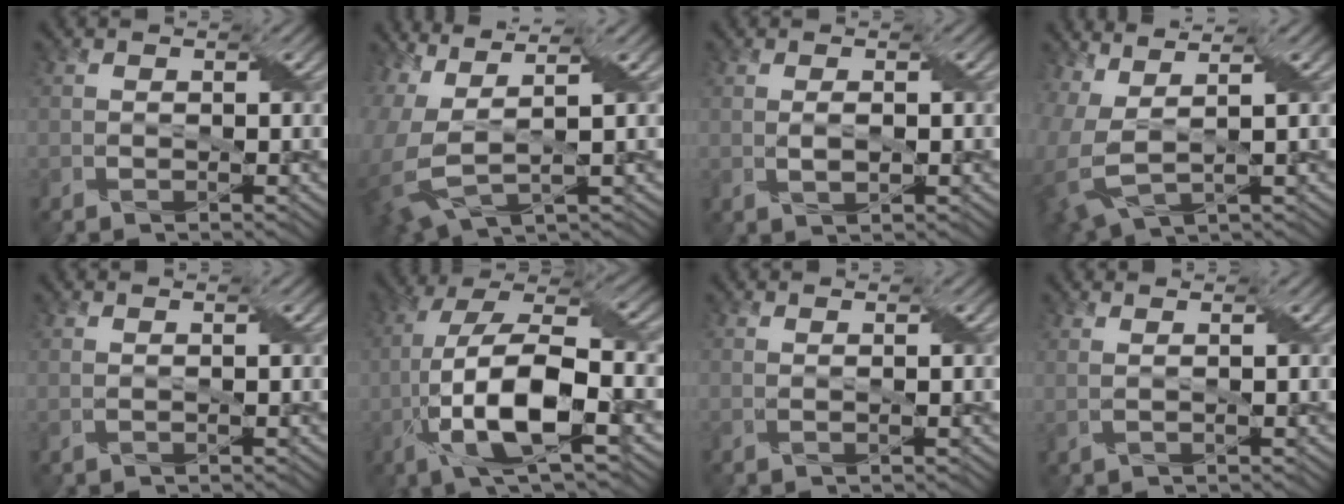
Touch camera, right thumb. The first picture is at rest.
{"total": 11.0, "force": [1.6, 5.3, 9.5], "torque": [-0.246, -0.018, 0.057]}
{"total": 1.8, "force": [0.1, 0.5, 1.7], "torque": [-0.036, 0.001, 0.004]}
{"total": 8.2, "force": [2.1, 3.9, 6.9], "torque": [-0.182, -0.003, 0.063]}
{"total": 1.0, "force": [0.7, 0.1, 0.7], "torque": [-0.017, -0.003, 0.007]}
{"total": 13.9, "force": [-3.5, 5.0, 12.5], "torque": [-0.267, -0.002, -0.067]}
{"total": 1.0, "force": [0.6, 0.0, 0.8], "torque": [-0.017, 0.002, 0.006]}
{"total": 2.2, "force": [1.3, 0.5, 1.6], "torque": [-0.027, 0.001, 0.006]}